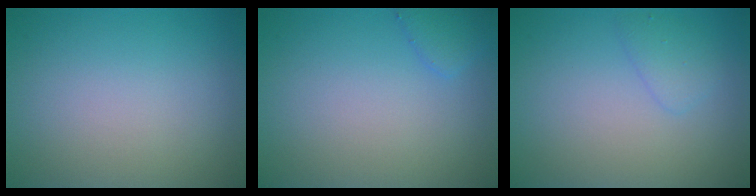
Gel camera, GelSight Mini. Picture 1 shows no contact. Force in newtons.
{"total": 1.5, "press": 1.5, "slide": 0.1}
{"total": 1.4, "press": 1.4, "slide": 0.1}